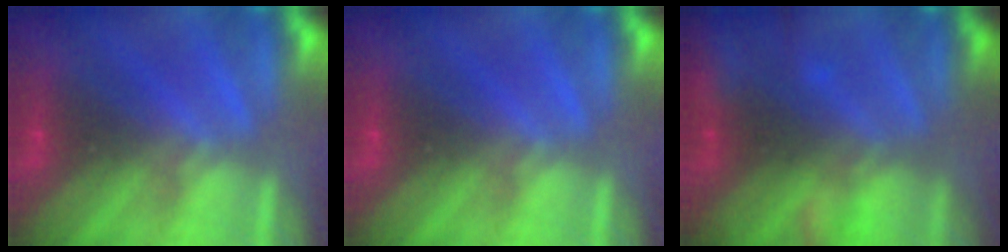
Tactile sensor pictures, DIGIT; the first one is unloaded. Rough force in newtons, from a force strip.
{"total": 0.0}
{"total": 7.6}